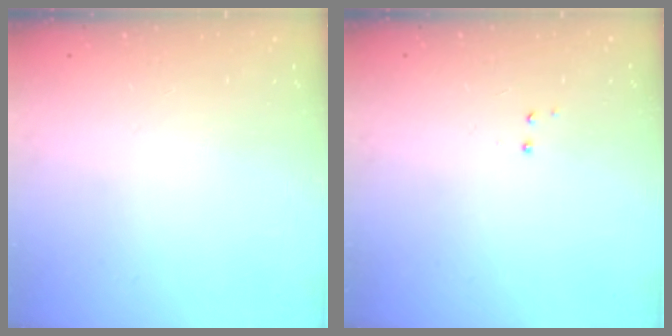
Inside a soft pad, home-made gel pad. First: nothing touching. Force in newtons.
{"total": 2.9, "press": 2.8, "slide": 0.6}